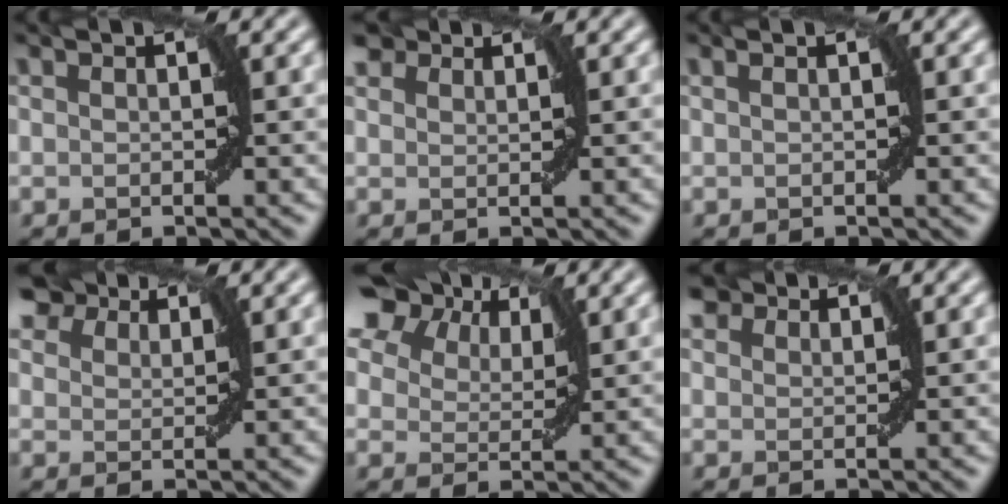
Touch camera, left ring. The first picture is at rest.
{"total": 2.1, "force": [1.8, 1.0, 0.6], "torque": [-0.011, 0.003, 0.031]}
{"total": 0.6, "force": [0.2, 0.0, 0.6], "torque": [-0.013, 0.008, 0.003]}
{"total": 5.7, "force": [4.5, 2.7, 2.2], "torque": [-0.061, 0.011, 0.078]}
{"total": 9.9, "force": [6.3, 5.6, 5.1], "torque": [-0.127, 0.034, 0.105]}
{"total": 2.1, "force": [1.9, 0.9, 0.5], "torque": [-0.012, 0.007, 0.033]}